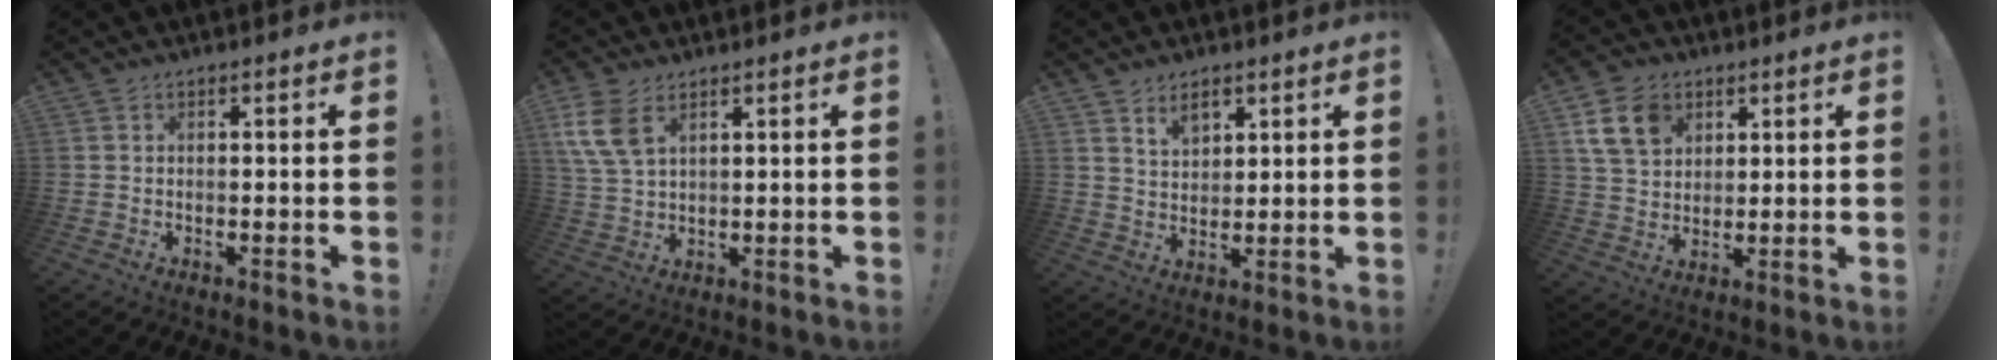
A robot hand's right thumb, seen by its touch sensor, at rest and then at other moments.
{"total": 9.3, "force": [4.6, 5.6, 5.9], "torque": [-0.125, -0.009, 0.092]}
{"total": 5.9, "force": [4.1, 3.5, 2.4], "torque": [-0.039, -0.021, 0.074]}
{"total": 11.3, "force": [5.6, 8.2, 5.5], "torque": [-0.095, -0.012, 0.113]}